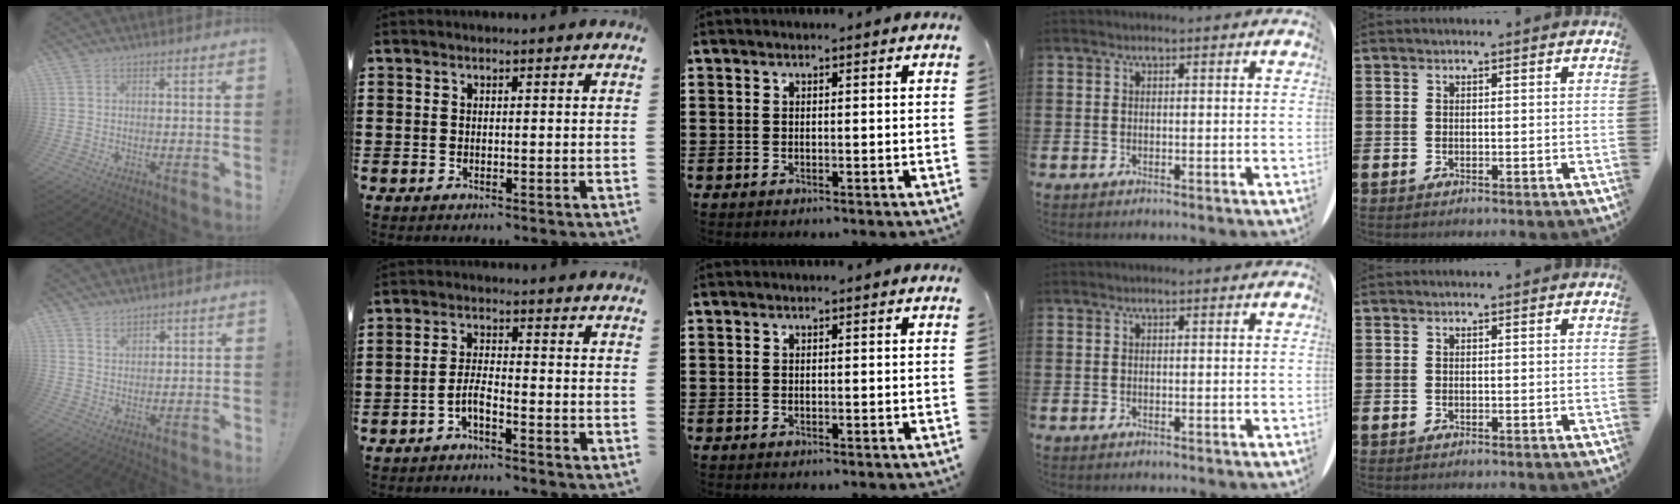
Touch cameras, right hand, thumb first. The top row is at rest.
{"thumb": {"total": 2.1, "force": [2.0, 0.6, 0.1], "torque": [0.004, -0.017, 0.038]}, "index": {"total": 3.1, "force": [-1.9, 0.7, 2.3], "torque": [-0.057, 0.001, -0.040]}}